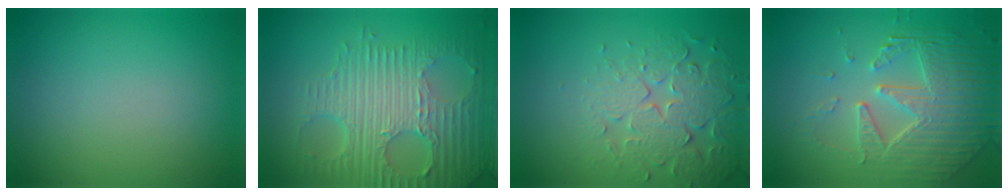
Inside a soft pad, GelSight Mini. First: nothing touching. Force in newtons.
{"total": 8.1, "press": 5.8, "slide": 5.7}
{"total": 4.8, "press": 4.3, "slide": 2.1}
{"total": 7.4, "press": 5.4, "slide": 5.0}